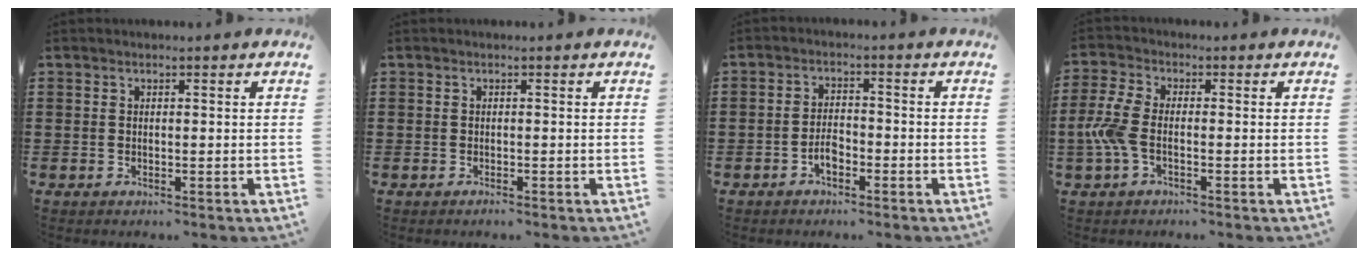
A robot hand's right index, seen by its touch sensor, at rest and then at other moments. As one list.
[{"total": 0.6, "force": [-0.5, 0.0, 0.1], "torque": [-0.005, -0.004, -0.010]}, {"total": 2.9, "force": [-1.6, 1.6, 1.9], "torque": [-0.044, 0.002, -0.033]}, {"total": 5.5, "force": [-1.5, 2.5, 4.7], "torque": [-0.124, -0.010, -0.034]}]